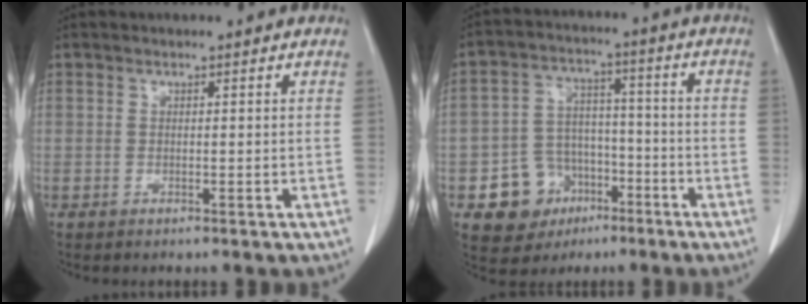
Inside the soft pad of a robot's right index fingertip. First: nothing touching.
{"total": 9.8, "force": [-4.4, 8.3, 2.9], "torque": [-0.048, 0.026, -0.062]}